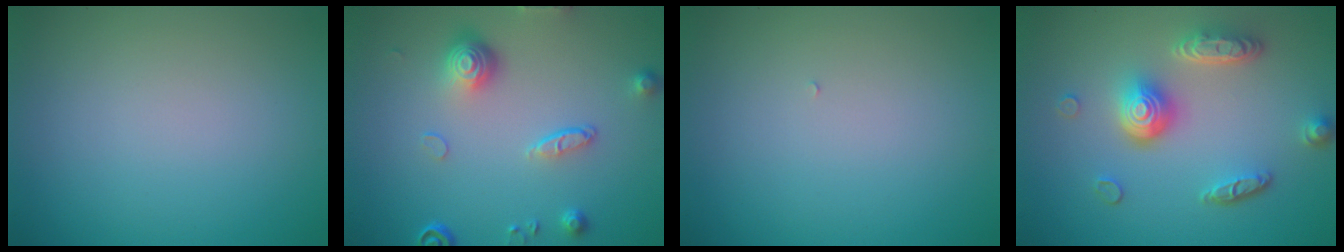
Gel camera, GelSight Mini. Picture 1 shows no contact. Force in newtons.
{"total": 4.3, "press": 3.2, "slide": 2.8}
{"total": 0.0}
{"total": 5.0, "press": 3.7, "slide": 3.4}